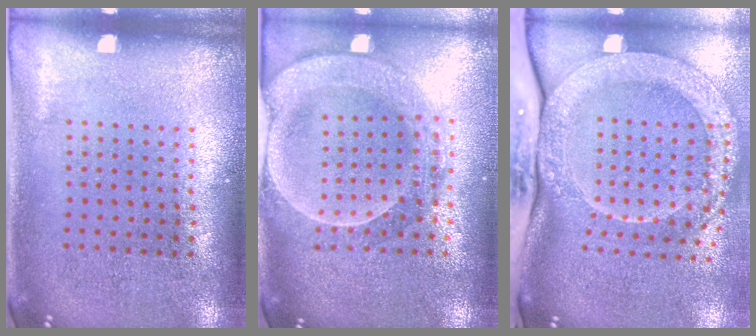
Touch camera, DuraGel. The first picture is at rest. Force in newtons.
{"total": 2.2, "press": 2.1, "slide": 0.8}
{"total": 3.1, "press": 2.2, "slide": 2.2}